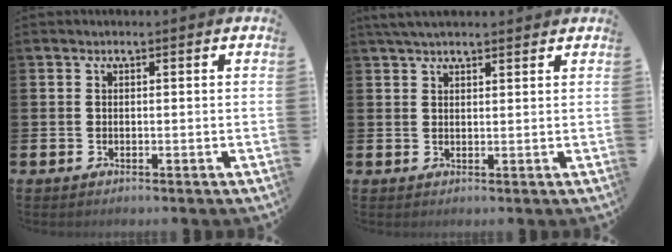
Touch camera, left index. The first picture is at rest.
{"total": 3.1, "force": [2.7, 0.8, 1.2], "torque": [-0.024, -0.003, 0.049]}